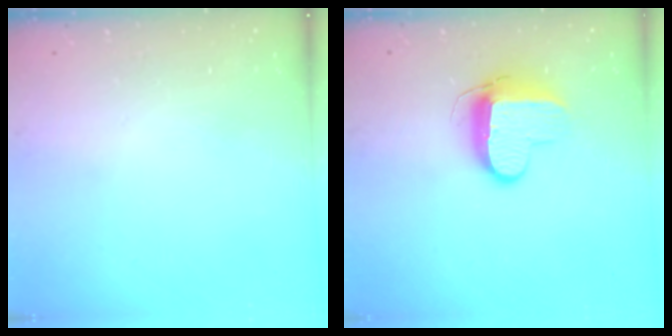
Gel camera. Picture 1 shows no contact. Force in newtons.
{"total": 10.2, "press": 10.1, "slide": 0.8}